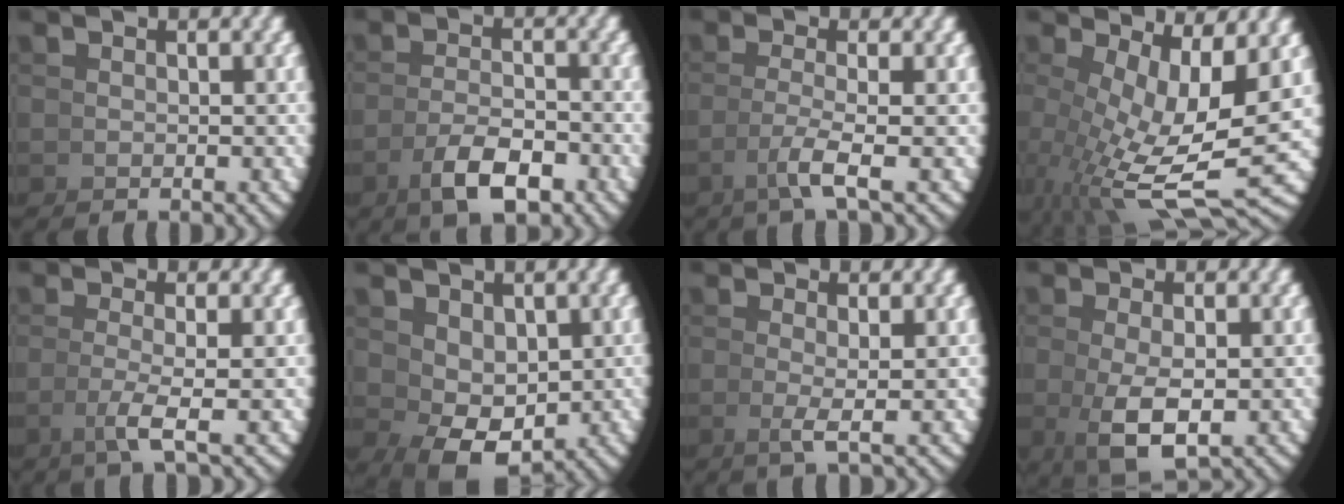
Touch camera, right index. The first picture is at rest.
{"total": 4.3, "force": [-2.3, 1.2, 3.4], "torque": [-0.040, -0.006, -0.031]}
{"total": 3.0, "force": [-0.6, -0.6, 2.8], "torque": [-0.060, -0.007, -0.004]}
{"total": 11.0, "force": [-0.1, 5.5, 9.5], "torque": [-0.168, -0.053, 0.024]}
{"total": 2.7, "force": [-0.3, -0.6, 2.6], "torque": [-0.055, -0.007, 0.001]}
{"total": 3.2, "force": [-0.4, 1.5, 2.8], "torque": [-0.042, -0.022, 0.016]}
{"total": 1.6, "force": [0.2, -0.6, 1.5], "torque": [-0.037, -0.009, 0.007]}
{"total": 4.2, "force": [-1.5, 1.4, 3.6], "torque": [-0.073, -0.024, -0.007]}